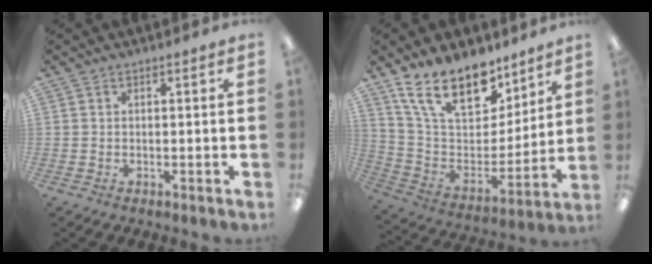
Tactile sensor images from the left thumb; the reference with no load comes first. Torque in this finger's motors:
{"motor_torque": [0.52, 0.57, 1.16, -1.61, 0.11]}